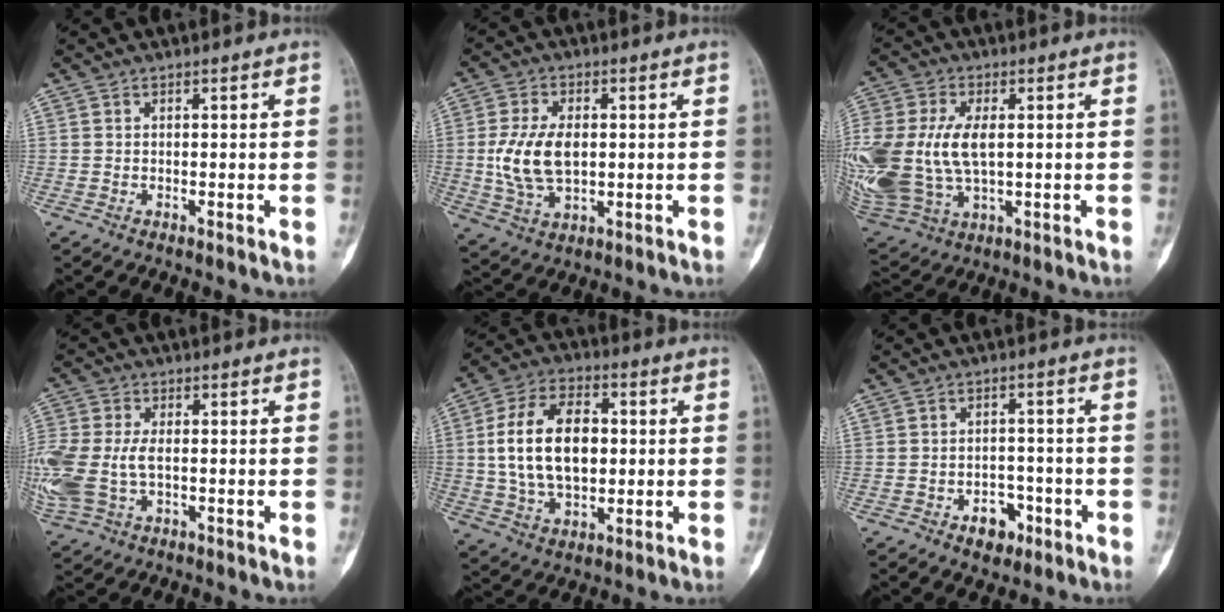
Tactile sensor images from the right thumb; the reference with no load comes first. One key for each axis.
{"total": 10.7, "fx": 0.2, "fy": 6.4, "fz": 8.6, "tx": -0.170, "ty": -0.002, "tz": 0.012}
{"total": 22.7, "fx": 0.8, "fy": 14.0, "fz": 17.9, "tx": -0.440, "ty": -0.005, "tz": 0.036}
{"total": 14.5, "fx": -1.5, "fy": 9.1, "fz": 11.2, "tx": -0.307, "ty": -0.002, "tz": -0.017}
{"total": 16.5, "fx": 1.4, "fy": 10.1, "fz": 13.0, "tx": -0.217, "ty": 0.008, "tz": 0.024}
{"total": 5.3, "fx": -2.8, "fy": 3.6, "fz": 2.7, "tx": -0.013, "ty": 0.026, "tz": -0.036}